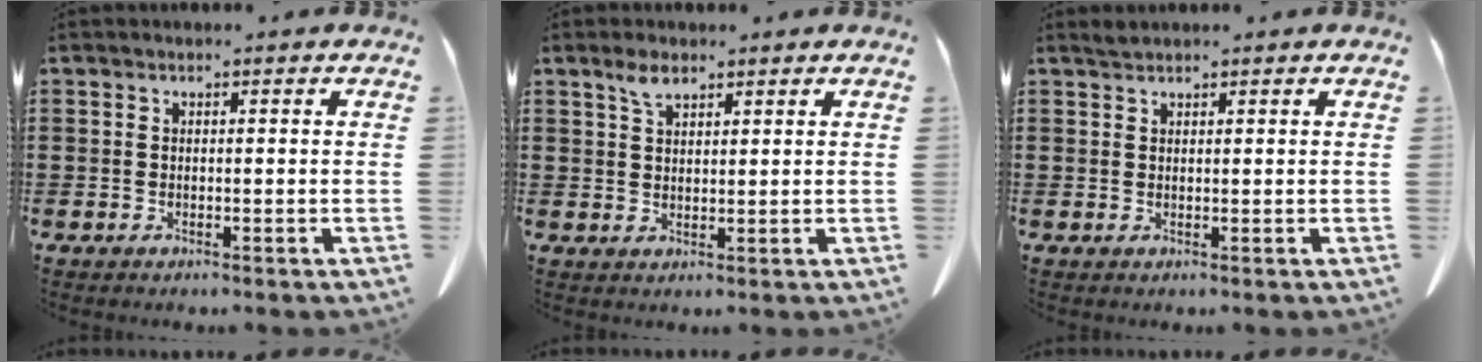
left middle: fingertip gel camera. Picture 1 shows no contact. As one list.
[{"total": 2.9, "force": [2.0, 1.1, 1.8], "torque": [-0.041, 0.002, 0.037]}, {"total": 0.9, "force": [0.9, 0.1, 0.2], "torque": [-0.006, 0.000, 0.017]}]